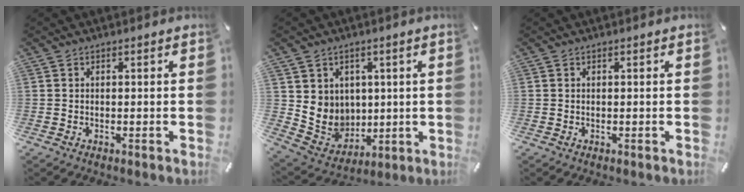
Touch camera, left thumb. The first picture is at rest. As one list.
[{"total": 8.5, "force": [2.6, 8.1, 0.2], "torque": [-0.023, -0.035, 0.061]}, {"total": 0.0}]